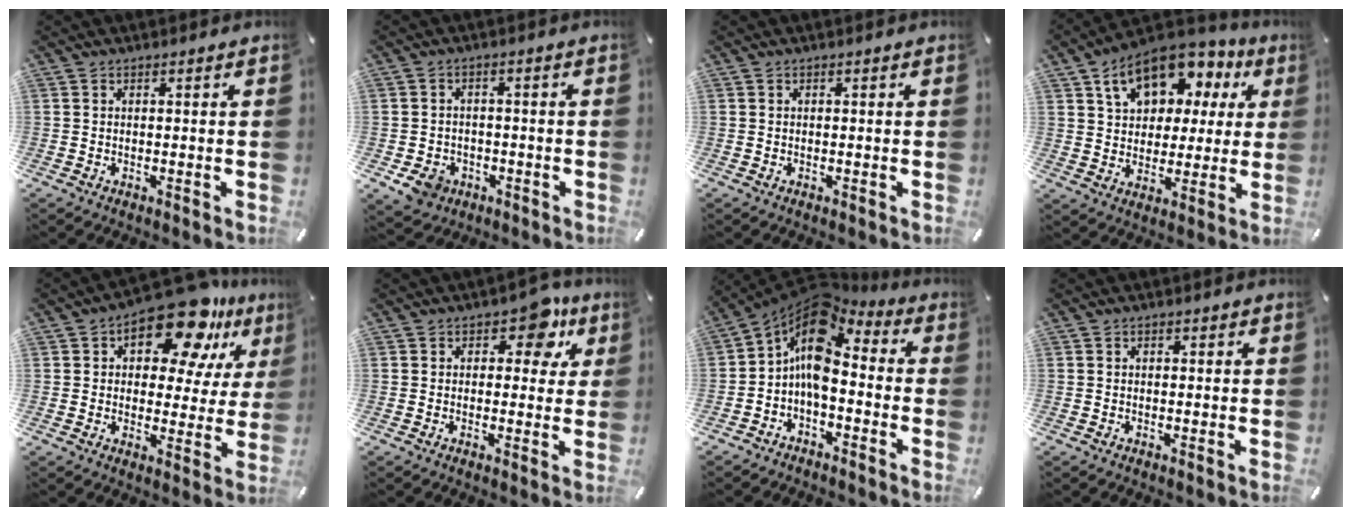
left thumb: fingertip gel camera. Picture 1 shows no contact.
{"total": 6.1, "force": [-2.8, 4.8, 2.4], "torque": [-0.047, 0.014, -0.054]}
{"total": 0.0}
{"total": 14.4, "force": [7.6, 9.9, 7.2], "torque": [-0.123, -0.034, 0.139]}
{"total": 16.5, "force": [10.6, 7.6, 10.1], "torque": [-0.149, -0.063, 0.177]}
{"total": 7.8, "force": [3.9, 4.8, 4.8], "torque": [-0.035, -0.021, 0.056]}
{"total": 11.4, "force": [0.6, 7.1, 8.9], "torque": [-0.177, -0.015, 0.003]}
{"total": 0.7, "force": [0.2, 0.6, 0.4], "torque": [-0.008, 0.005, 0.002]}